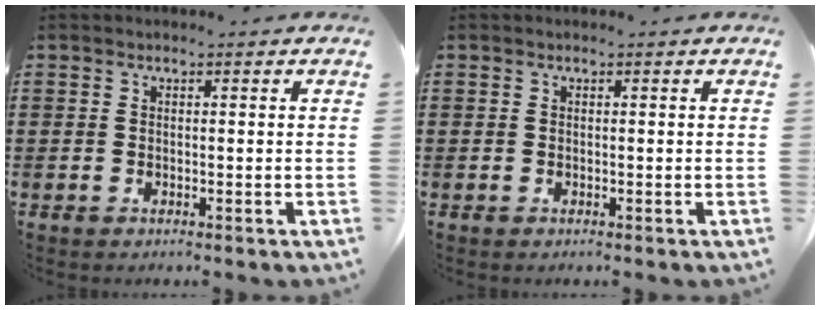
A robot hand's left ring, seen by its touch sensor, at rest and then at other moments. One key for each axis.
{"total": 0.0}